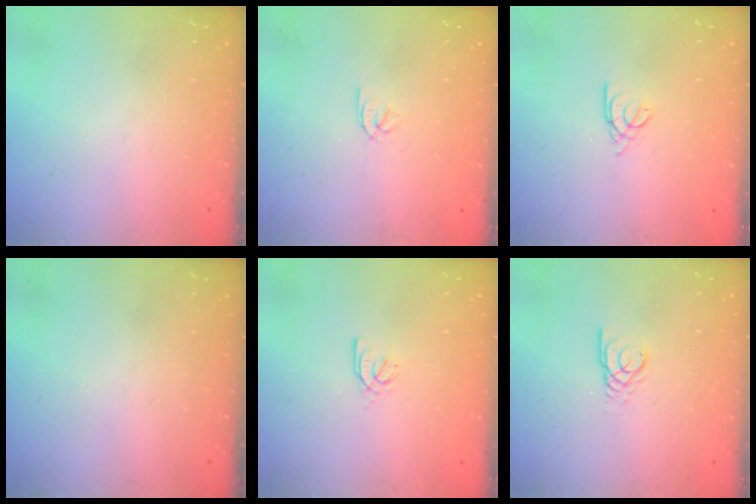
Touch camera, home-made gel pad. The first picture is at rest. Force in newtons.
{"total": 2.1, "press": 2.1, "slide": 0.4}
{"total": 2.2, "press": 2.1, "slide": 0.5}
{"total": 0.0}
{"total": 1.7, "press": 1.6, "slide": 0.5}
{"total": 2.6, "press": 2.6, "slide": 0.1}